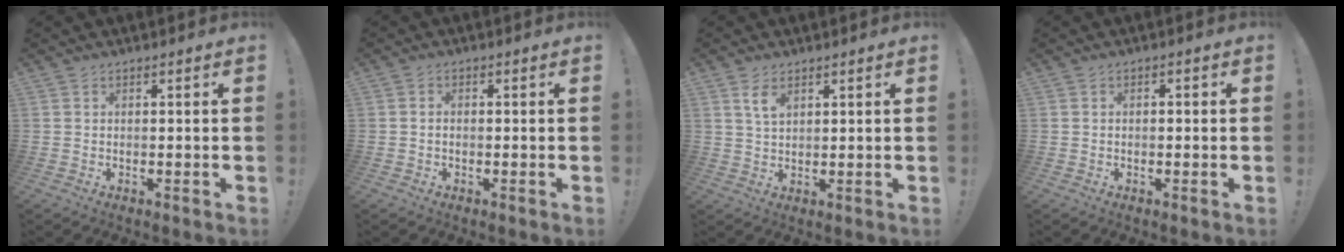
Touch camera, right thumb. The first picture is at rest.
{"total": 1.2, "force": [-0.6, 0.6, 0.7], "torque": [-0.019, 0.007, -0.010]}
{"total": 4.4, "force": [2.4, 2.1, 3.1], "torque": [-0.057, -0.007, 0.043]}
{"total": 1.2, "force": [-0.8, 0.6, 0.7], "torque": [-0.017, 0.008, -0.014]}